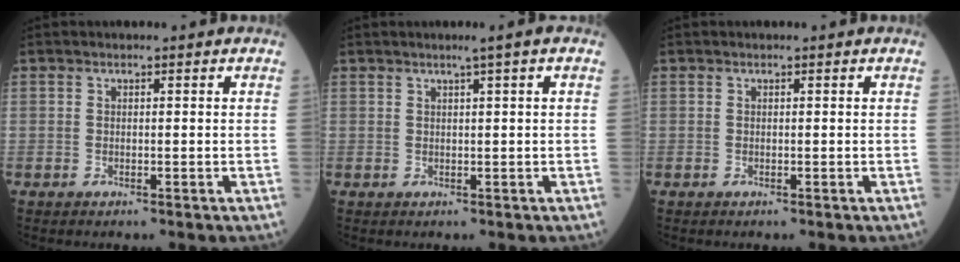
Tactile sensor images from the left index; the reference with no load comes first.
{"total": 1.7, "force": [0.8, -0.5, 1.4], "torque": [-0.023, -0.003, 0.015]}
{"total": 0.0}